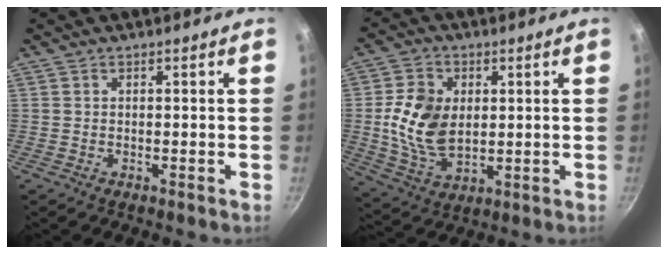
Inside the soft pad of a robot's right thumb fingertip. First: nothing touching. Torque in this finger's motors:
{"motor_torque": [-0.02, 0.43, 0.42, -0.27, 0.12]}